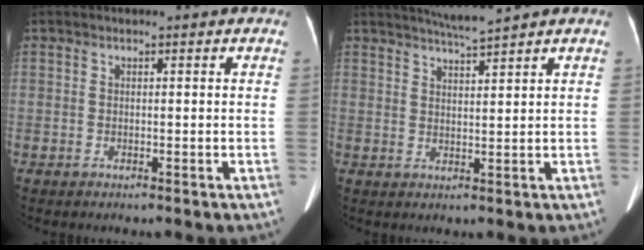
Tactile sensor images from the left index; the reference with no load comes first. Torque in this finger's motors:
{"motor_torque": [0.14, -0.44, 0.00, 0.03]}